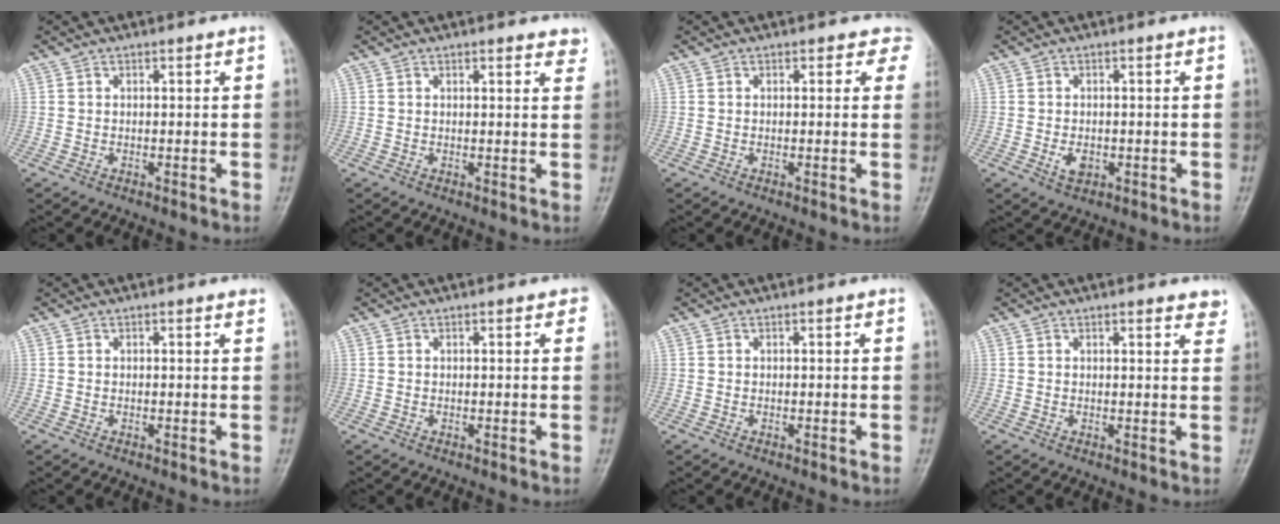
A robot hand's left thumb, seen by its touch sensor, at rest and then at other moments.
{"total": 3.0, "force": [2.4, 0.9, 1.6], "torque": [-0.004, -0.005, 0.023]}
{"total": 2.8, "force": [1.8, 2.0, 1.1], "torque": [0.021, -0.004, 0.002]}
{"total": 2.7, "force": [-0.8, 1.8, 1.8], "torque": [-0.030, 0.004, -0.011]}
{"total": 0.5, "force": [0.3, 0.0, 0.4], "torque": [-0.007, -0.001, 0.002]}
{"total": 1.4, "force": [0.6, 0.6, 1.1], "torque": [-0.006, 0.002, 0.003]}
{"total": 0.0}
{"total": 3.3, "force": [2.6, 0.9, 1.8], "torque": [-0.007, -0.007, 0.027]}